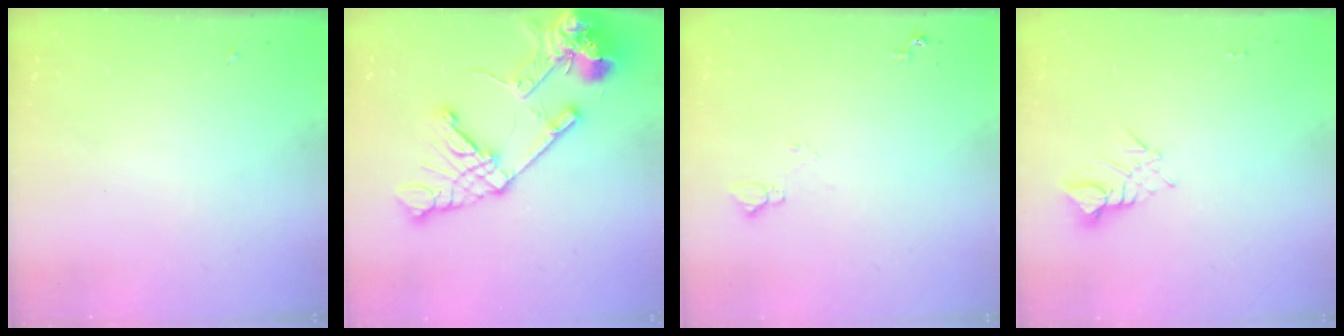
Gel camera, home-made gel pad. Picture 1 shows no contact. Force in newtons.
{"total": 20.8, "press": 20.7, "slide": 2.5}
{"total": 6.1, "press": 6.0, "slide": 0.8}
{"total": 3.7, "press": 3.7, "slide": 0.2}